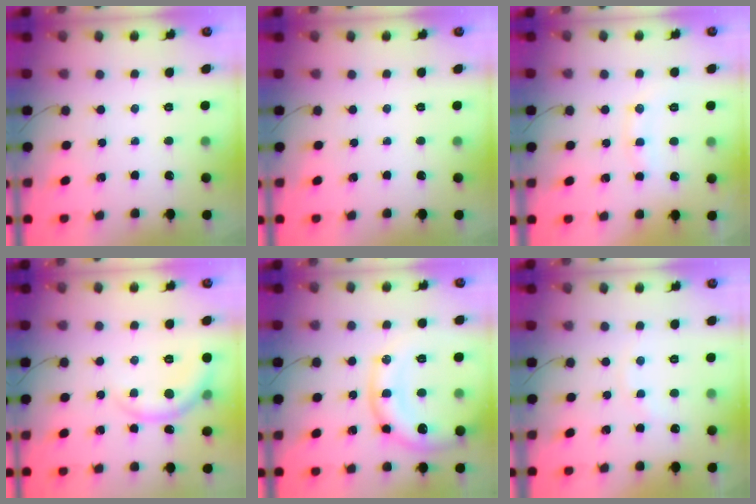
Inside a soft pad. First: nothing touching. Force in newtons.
{"total": 0.0}
{"total": 9.7, "press": 9.6, "slide": 1.1}
{"total": 6.8, "press": 6.7, "slide": 1.0}
{"total": 15.7, "press": 15.6, "slide": 1.8}
{"total": 5.6, "press": 5.5, "slide": 1.0}